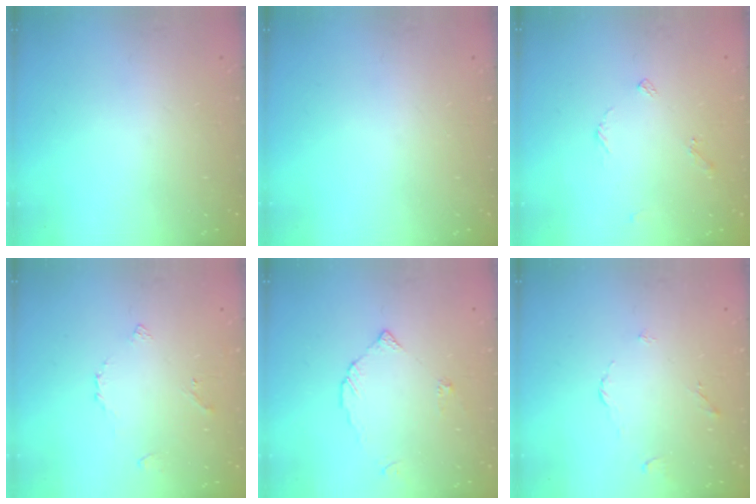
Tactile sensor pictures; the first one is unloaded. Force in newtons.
{"total": 0.0}
{"total": 3.5, "press": 3.5, "slide": 0.3}
{"total": 3.6, "press": 3.5, "slide": 0.8}
{"total": 2.9, "press": 2.9, "slide": 0.1}
{"total": 3.3, "press": 3.3, "slide": 0.6}